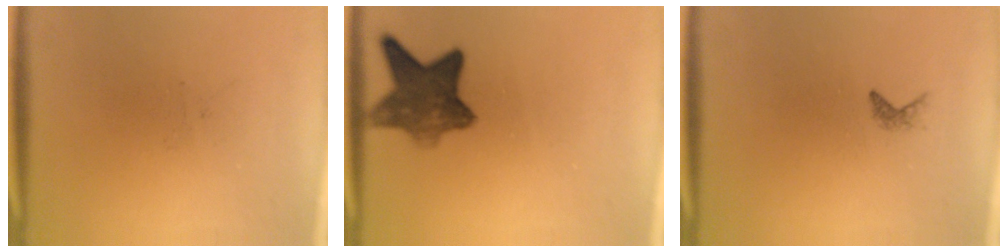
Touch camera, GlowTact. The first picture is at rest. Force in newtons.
{"total": 8.2}
{"total": 0.6}